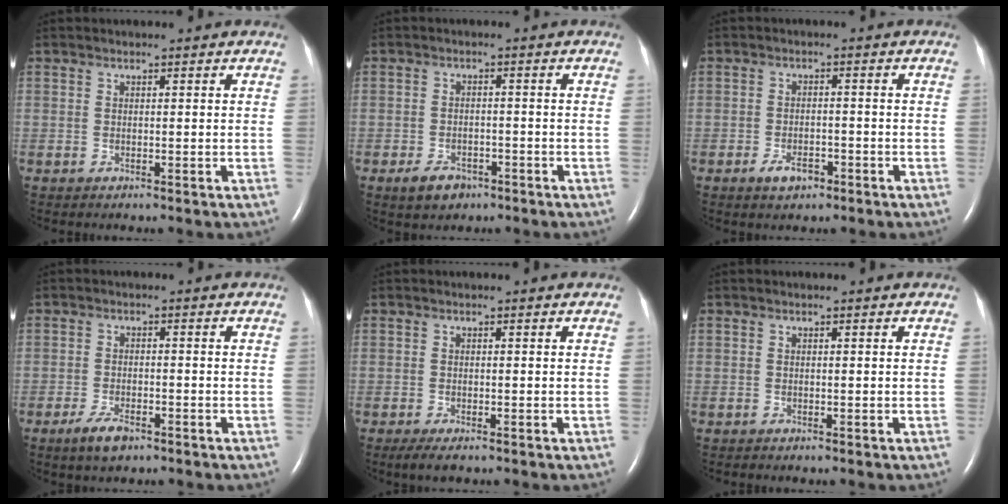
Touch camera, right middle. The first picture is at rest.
{"total": 3.9, "force": [-2.5, 2.4, 1.9], "torque": [-0.038, 0.001, -0.033]}
{"total": 3.4, "force": [-2.1, 1.7, 2.1], "torque": [-0.039, 0.002, -0.031]}
{"total": 3.9, "force": [-2.6, 1.4, 2.5], "torque": [-0.058, -0.004, -0.043]}
{"total": 2.6, "force": [-1.8, 0.7, 1.8], "torque": [-0.036, -0.007, -0.028]}
{"total": 0.0}